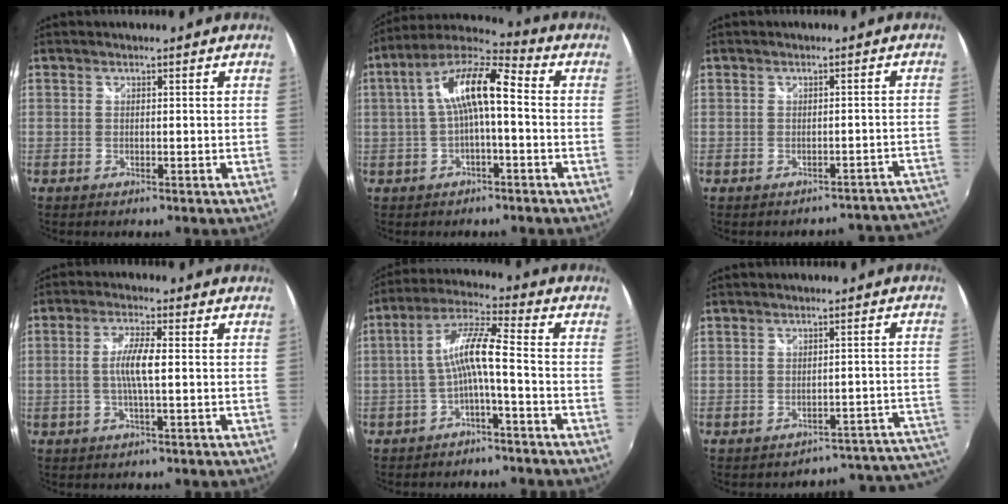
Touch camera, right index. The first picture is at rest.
{"total": 11.5, "force": [0.0, 2.9, 11.1], "torque": [-0.216, 0.026, -0.004]}
{"total": 11.2, "force": [-10.7, 3.2, 0.7], "torque": [0.026, 0.042, -0.120]}
{"total": 5.7, "force": [-0.2, 0.8, 5.7], "torque": [-0.106, 0.001, -0.003]}
{"total": 8.0, "force": [-2.4, 0.6, 7.6], "torque": [-0.172, 0.018, -0.042]}
{"total": 11.4, "force": [-10.5, 4.1, 1.5], "torque": [0.016, 0.039, -0.122]}